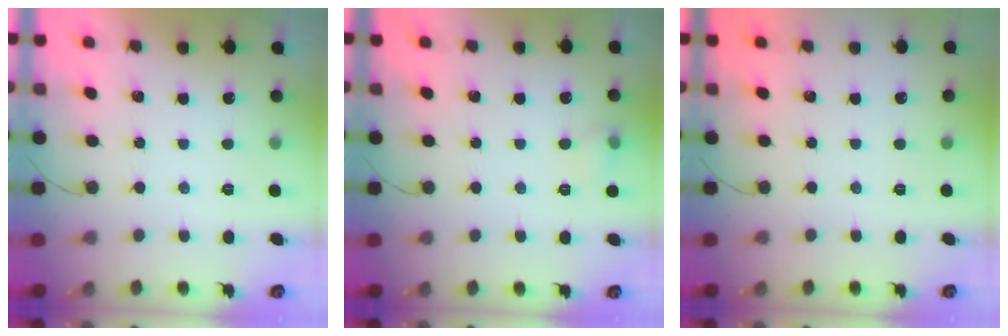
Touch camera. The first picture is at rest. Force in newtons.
{"total": 5.7, "press": 5.4, "slide": 2.0}
{"total": 0.0}